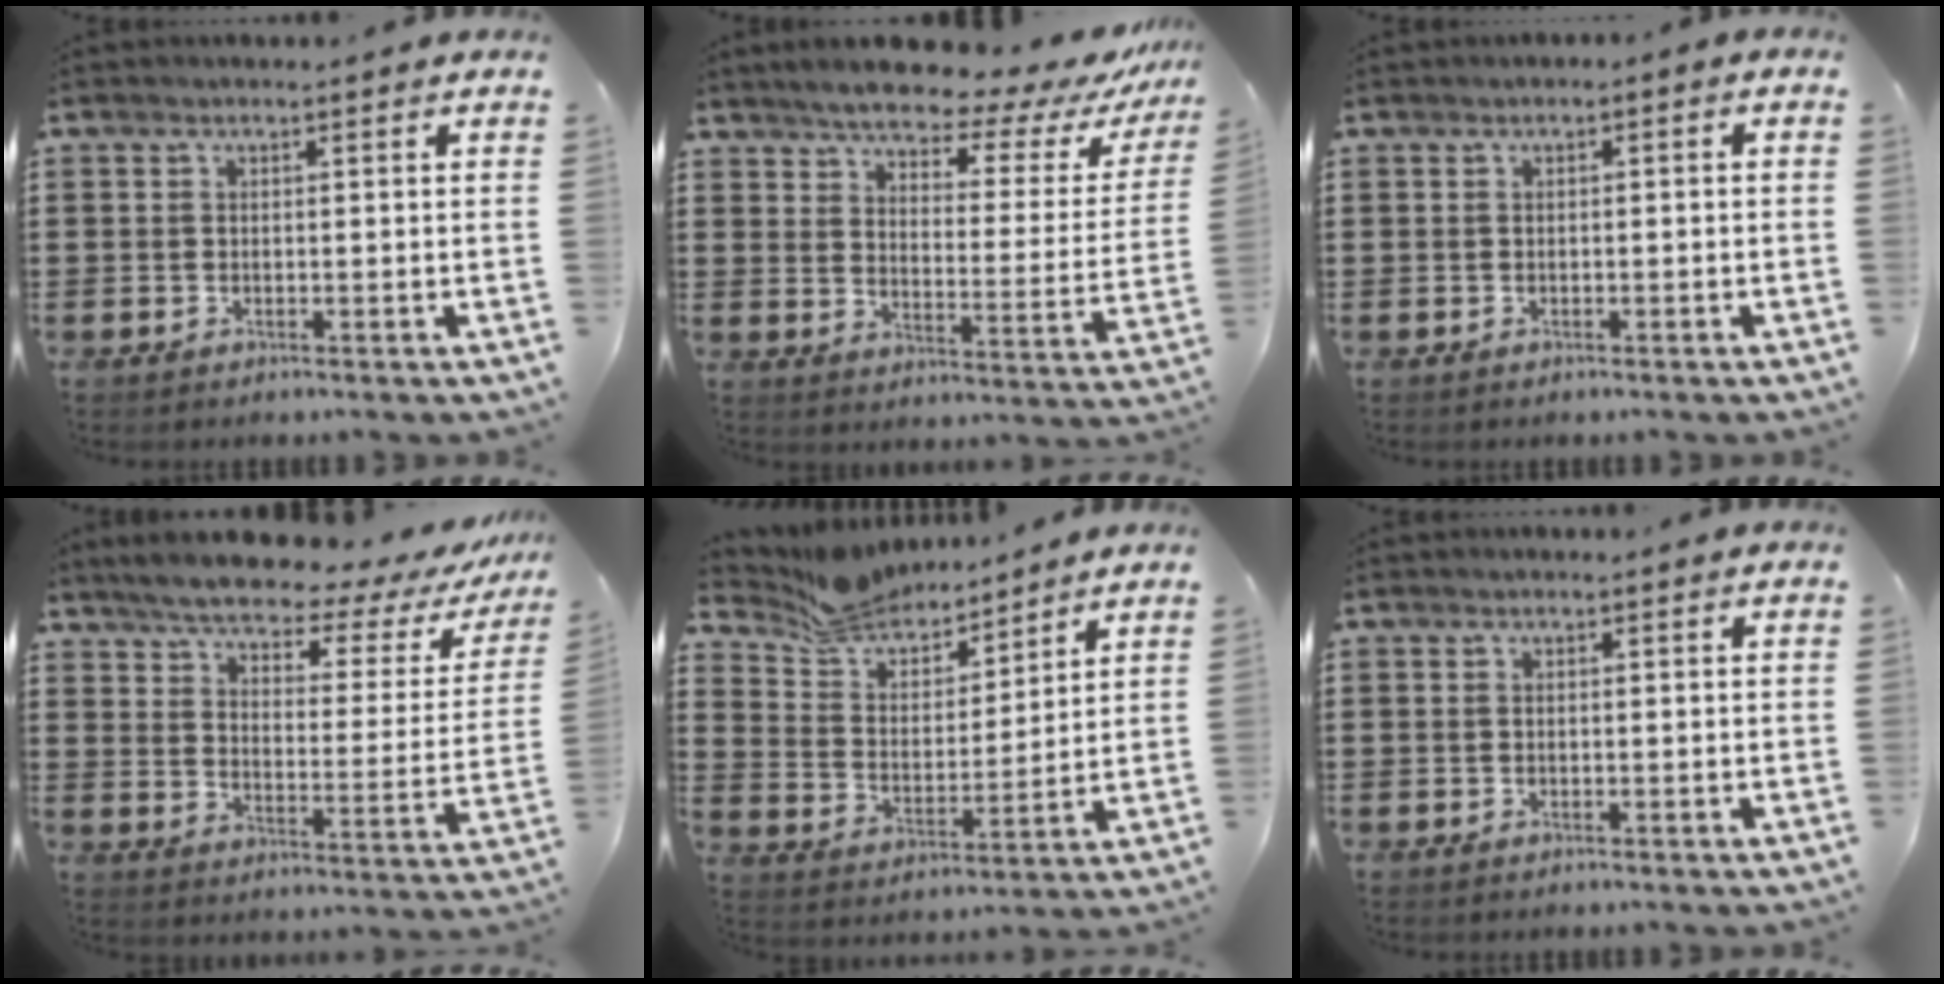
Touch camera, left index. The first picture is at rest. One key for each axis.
{"total": 6.1, "fx": 5.8, "fy": 0.8, "fz": 1.9, "tx": -0.060, "ty": -0.044, "tz": 0.095}
{"total": 0.6, "fx": -0.5, "fy": 0.1, "fz": 0.3, "tx": -0.008, "ty": -0.003, "tz": -0.009}
{"total": 5.1, "fx": 4.7, "fy": 0.7, "fz": 2.0, "tx": -0.065, "ty": -0.032, "tz": 0.075}
{"total": 8.3, "fx": 8.0, "fy": 2.1, "fz": 1.0, "tx": -0.062, "ty": -0.044, "tz": 0.147}
{"total": 0.0}